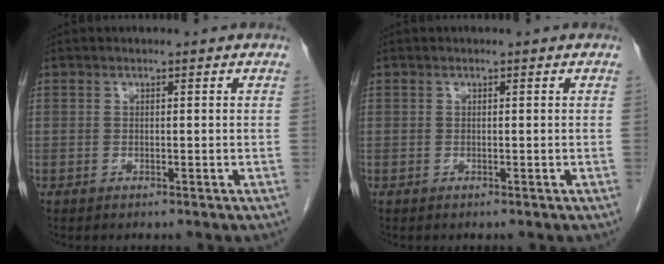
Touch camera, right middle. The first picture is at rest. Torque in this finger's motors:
{"motor_torque": [-0.17, 0.05, -0.03, -0.01]}